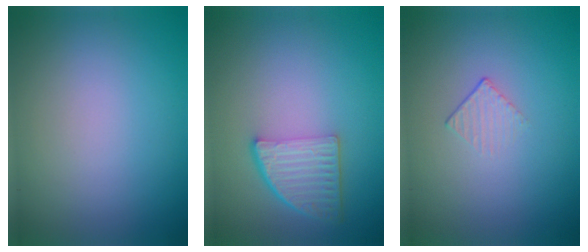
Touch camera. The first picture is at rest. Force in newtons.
{"total": 4.5, "press": 3.4, "slide": 3.0}
{"total": 1.2, "press": 0.4, "slide": 1.2}